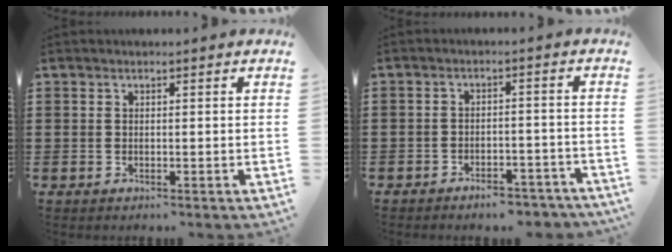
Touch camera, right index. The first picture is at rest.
{"total": 3.8, "force": [-3.7, 0.5, 0.5], "torque": [-0.010, 0.005, -0.075]}